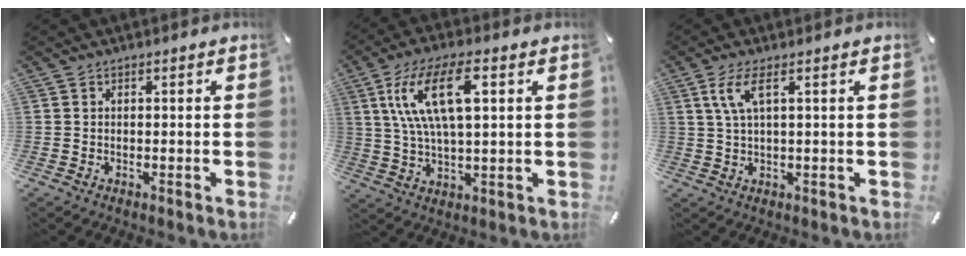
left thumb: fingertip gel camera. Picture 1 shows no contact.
{"total": 14.4, "force": [5.1, 5.3, 12.3], "torque": [-0.269, 0.003, 0.083]}
{"total": 5.8, "force": [2.2, 1.2, 5.2], "torque": [-0.107, 0.000, 0.036]}